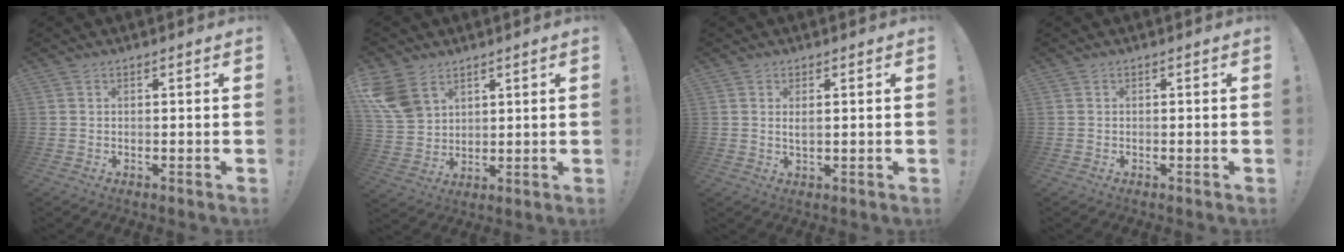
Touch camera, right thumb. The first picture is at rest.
{"total": 10.9, "force": [6.1, 7.4, 5.1], "torque": [-0.103, -0.023, 0.127]}
{"total": 1.9, "force": [0.6, 0.1, 1.7], "torque": [-0.028, -0.004, 0.009]}
{"total": 0.0}